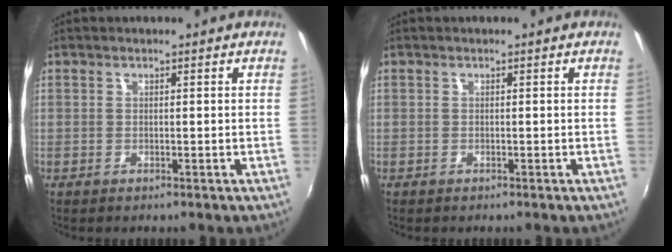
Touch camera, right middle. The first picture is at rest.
{"total": 0.0}